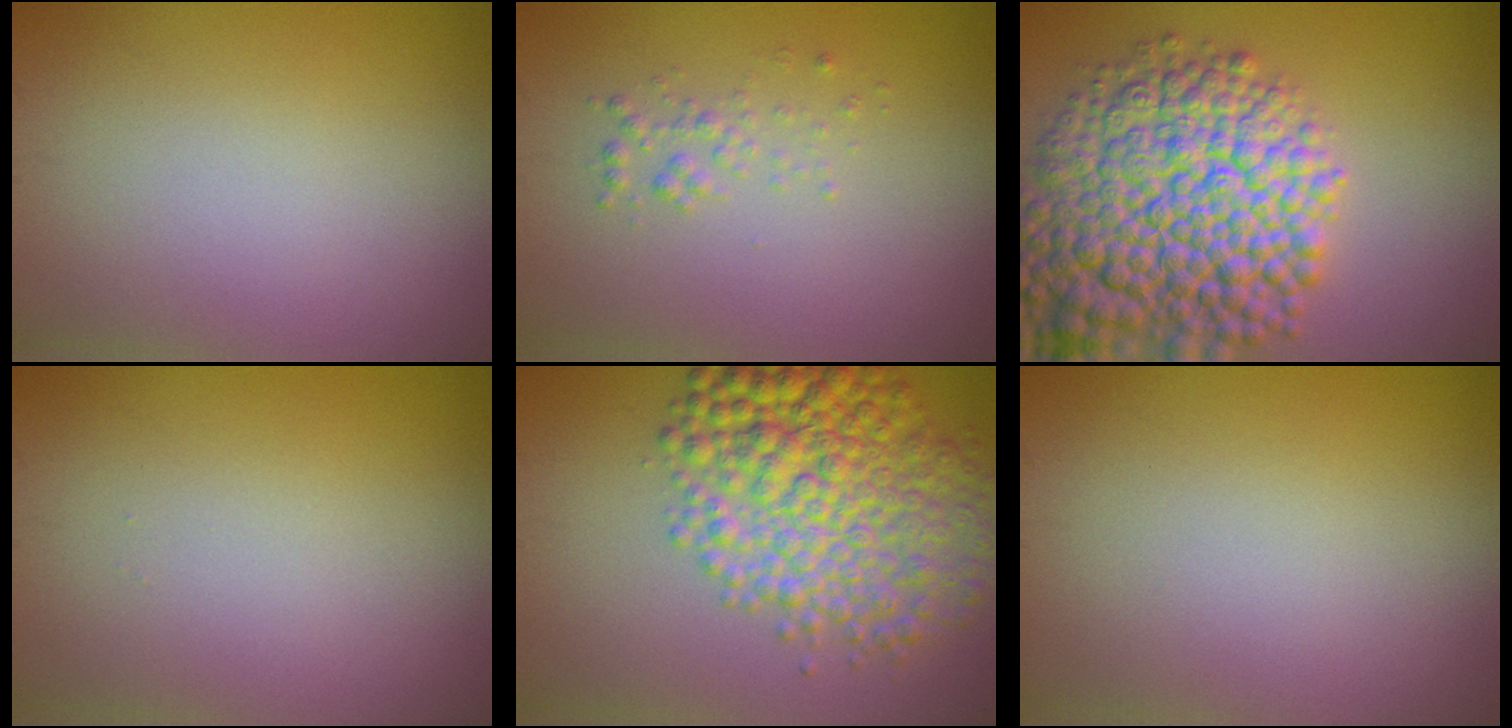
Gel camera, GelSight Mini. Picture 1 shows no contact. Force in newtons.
{"total": 1.1, "press": 1.1, "slide": 0.1}
{"total": 11.9, "press": 11.9, "slide": 0.5}
{"total": 0.0}
{"total": 8.5, "press": 8.5, "slide": 0.1}
{"total": 0.0}